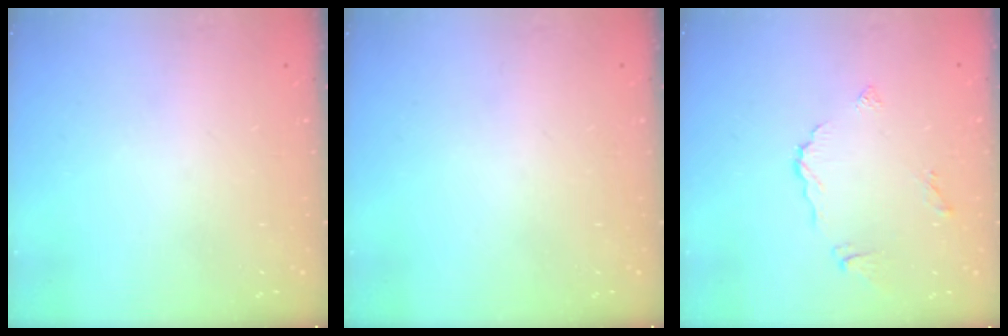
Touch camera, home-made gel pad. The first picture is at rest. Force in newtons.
{"total": 0.0}
{"total": 6.4, "press": 6.4, "slide": 0.3}